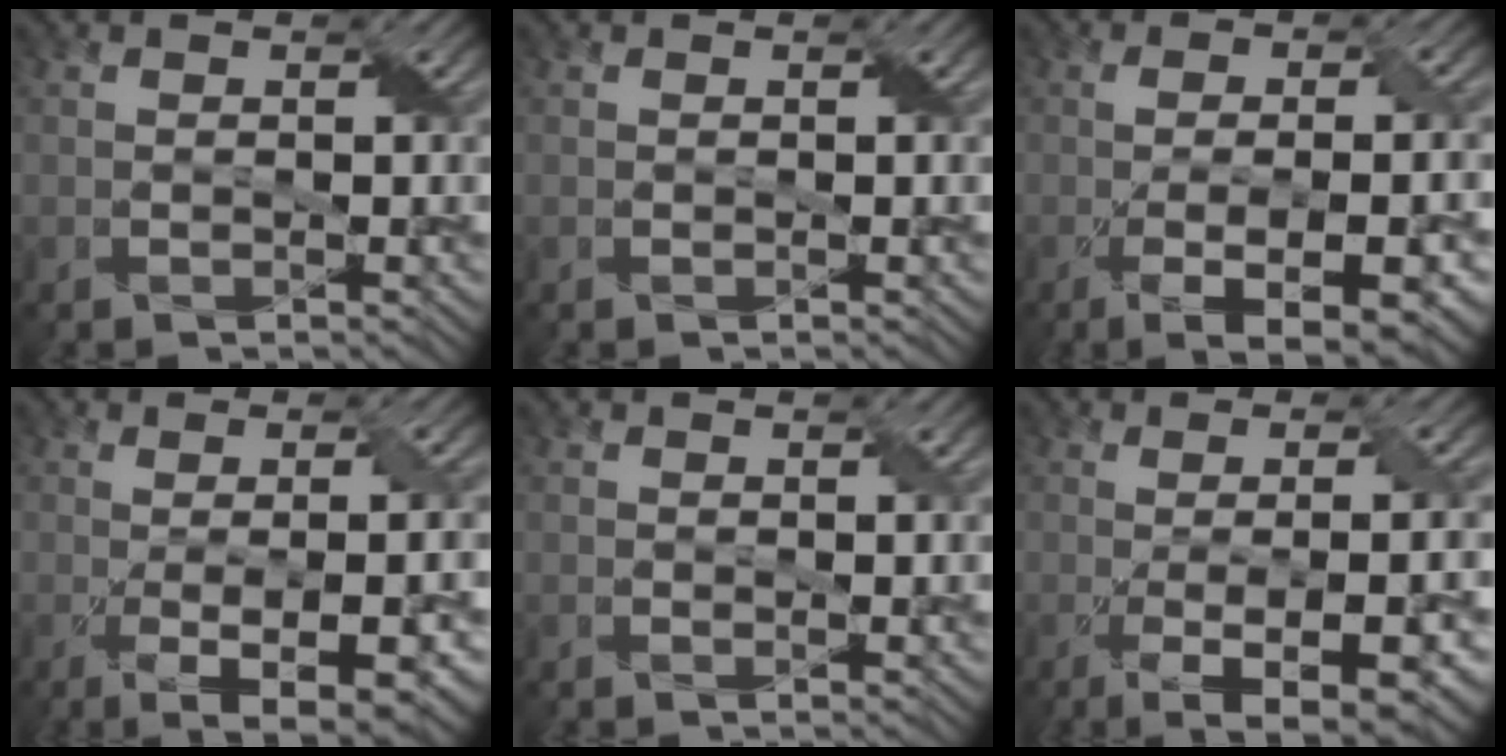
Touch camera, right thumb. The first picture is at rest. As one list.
[{"total": 0.0}, {"total": 9.7, "force": [-3.2, 3.2, 8.6], "torque": [-0.135, -0.009, -0.029]}, {"total": 8.6, "force": [-1.8, 2.3, 8.1], "torque": [-0.110, -0.007, -0.010]}, {"total": 0.8, "force": [0.5, 0.4, 0.6], "torque": [-0.011, -0.002, 0.010]}, {"total": 10.0, "force": [-2.6, 2.8, 9.3], "torque": [-0.127, -0.008, -0.023]}]